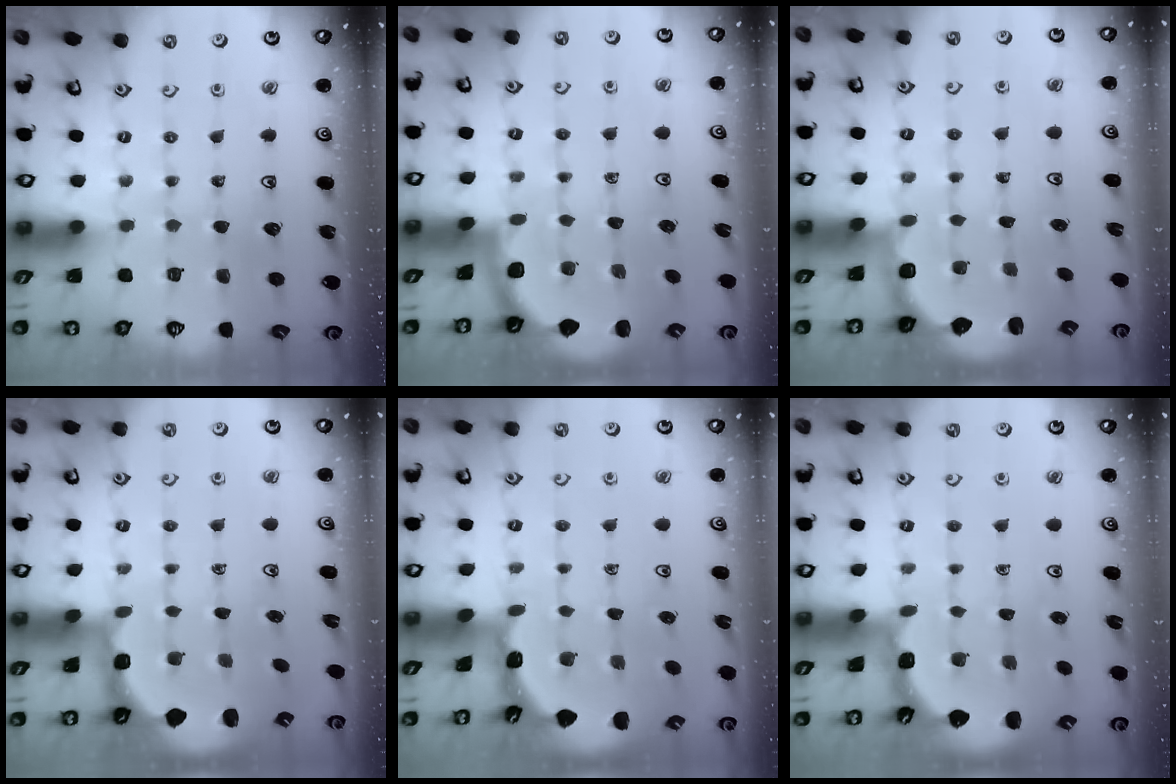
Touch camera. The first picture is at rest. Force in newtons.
{"total": 1.7, "press": 1.7, "slide": 0.0}
{"total": 2.8, "press": 2.1, "slide": 1.9}
{"total": 2.2, "press": 1.9, "slide": 1.1}
{"total": 1.7, "press": 1.7, "slide": 0.1}
{"total": 1.3, "press": 1.3, "slide": 0.1}